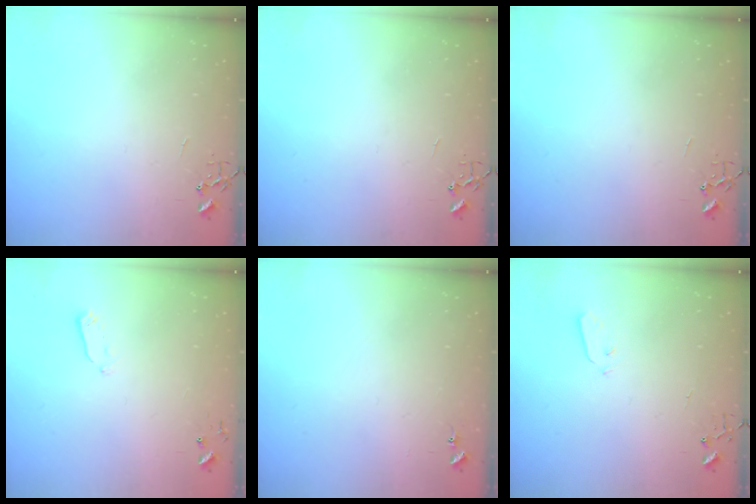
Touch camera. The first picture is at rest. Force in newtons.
{"total": 0.0}
{"total": 0.0}
{"total": 2.7, "press": 2.6, "slide": 0.4}
{"total": 6.8, "press": 6.7, "slide": 0.5}
{"total": 3.2, "press": 3.2, "slide": 0.1}